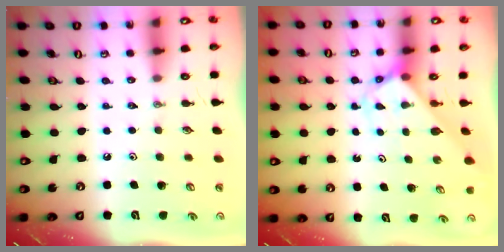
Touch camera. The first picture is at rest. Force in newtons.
{"total": 3.0, "press": 3.0, "slide": 0.1}